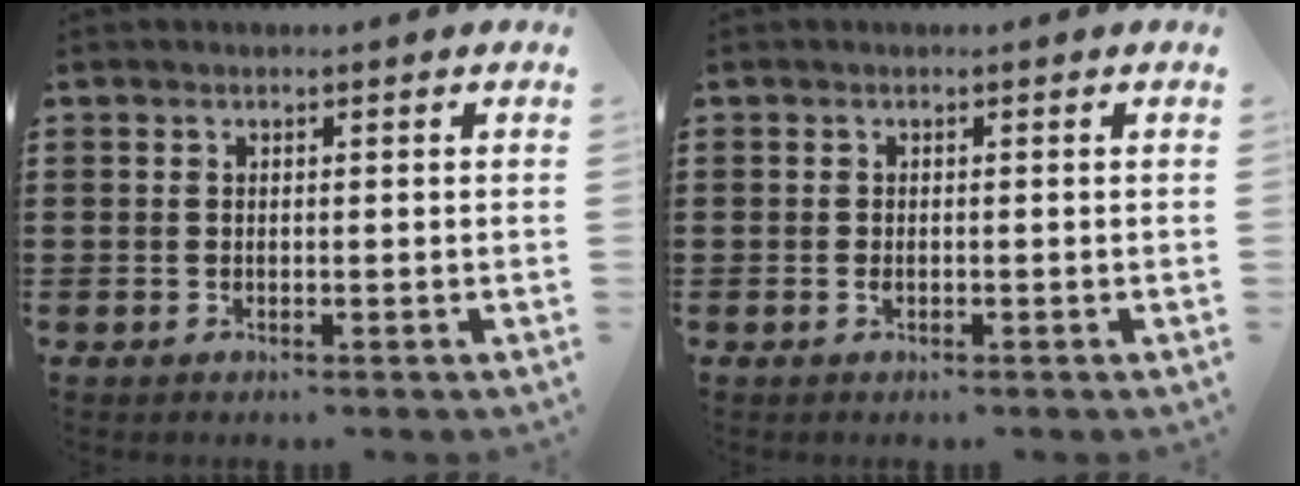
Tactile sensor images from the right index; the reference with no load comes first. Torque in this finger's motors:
{"motor_torque": [1.95, 0.18, 0.03, -0.03]}